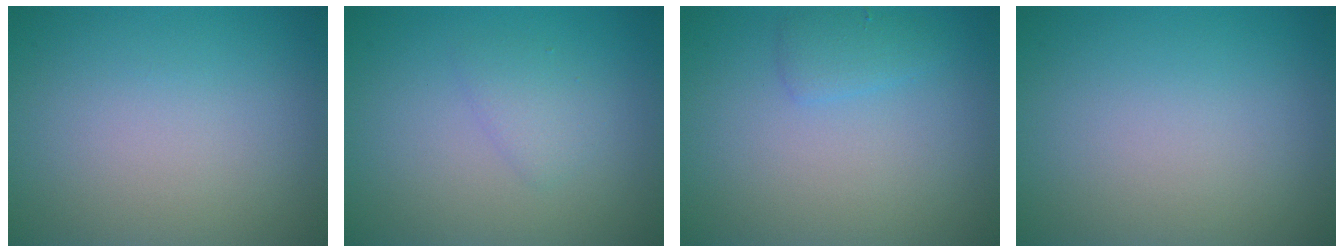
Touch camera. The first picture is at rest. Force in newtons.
{"total": 1.4, "press": 1.4, "slide": 0.0}
{"total": 1.4, "press": 1.4, "slide": 0.1}
{"total": 0.0}